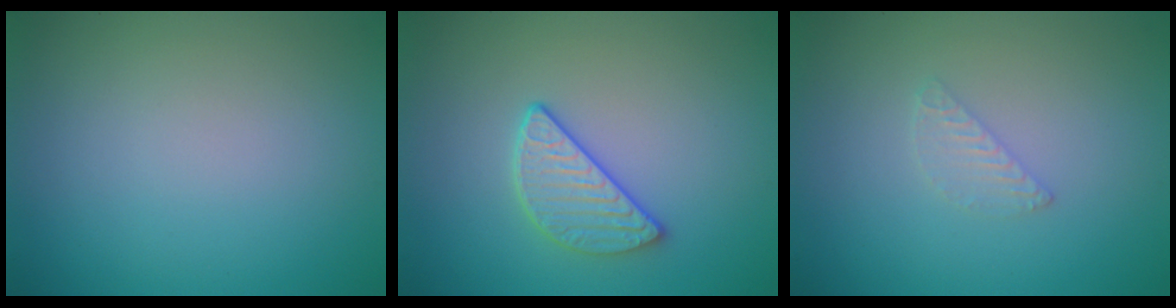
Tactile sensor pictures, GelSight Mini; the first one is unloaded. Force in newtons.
{"total": 2.9, "press": 2.6, "slide": 1.3}
{"total": 1.1, "press": 1.1, "slide": 0.1}